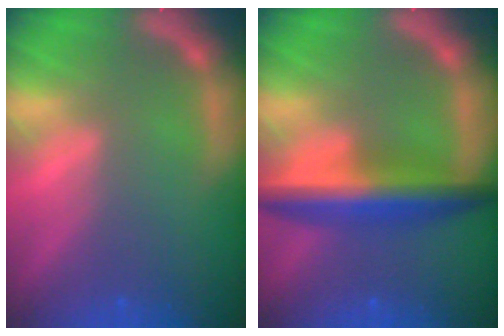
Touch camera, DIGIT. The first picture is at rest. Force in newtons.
{"total": 6.6}